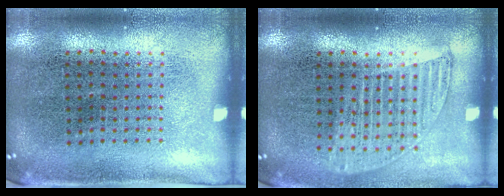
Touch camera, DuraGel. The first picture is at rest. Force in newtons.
{"total": 1.3, "press": 1.1, "slide": 0.6}